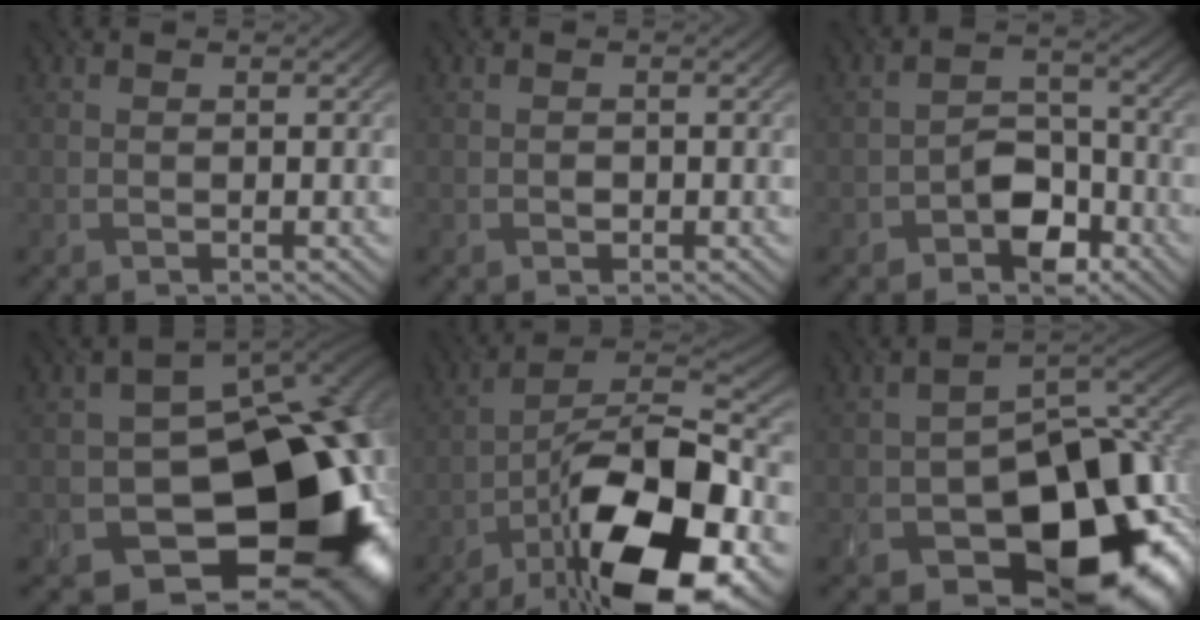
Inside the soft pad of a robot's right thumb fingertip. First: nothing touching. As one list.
[{"total": 0.6, "force": [-0.2, 0.5, 0.3], "torque": [-0.003, -0.003, -0.004]}, {"total": 5.5, "force": [-2.9, 3.4, 3.2], "torque": [-0.047, 0.006, -0.056]}, {"total": 19.6, "force": [-6.4, 12.8, 13.4], "torque": [-0.148, -0.034, -0.079]}, {"total": 18.4, "force": [-9.5, 7.0, 14.1], "torque": [-0.220, -0.006, -0.167]}, {"total": 18.5, "force": [-7.2, 11.9, 12.2], "torque": [-0.152, -0.033, -0.099]}]